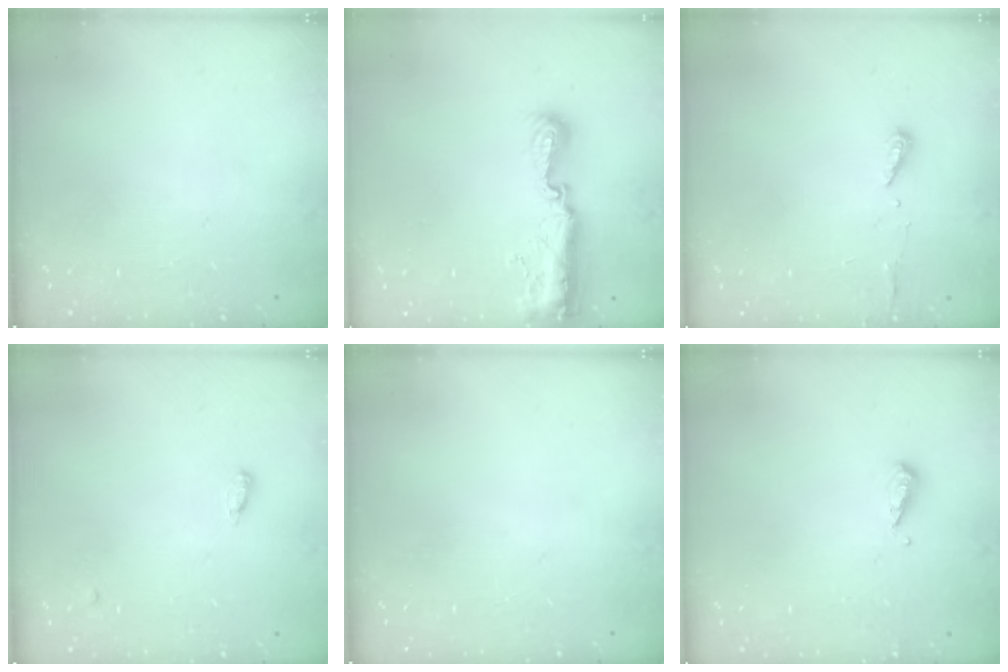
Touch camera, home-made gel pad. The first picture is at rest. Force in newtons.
{"total": 12.8, "press": 11.4, "slide": 5.9}
{"total": 6.3, "press": 6.3, "slide": 0.5}
{"total": 4.0, "press": 3.9, "slide": 0.7}
{"total": 0.0}
{"total": 3.8, "press": 3.7, "slide": 0.3}